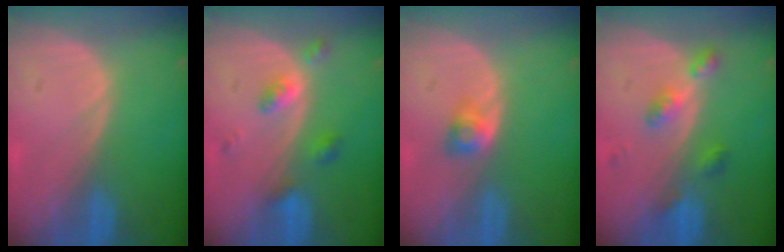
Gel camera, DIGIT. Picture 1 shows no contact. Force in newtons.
{"total": 4.4, "press": 4.0, "slide": 1.7}
{"total": 2.6, "press": 2.3, "slide": 1.2}
{"total": 4.6, "press": 4.2, "slide": 1.9}